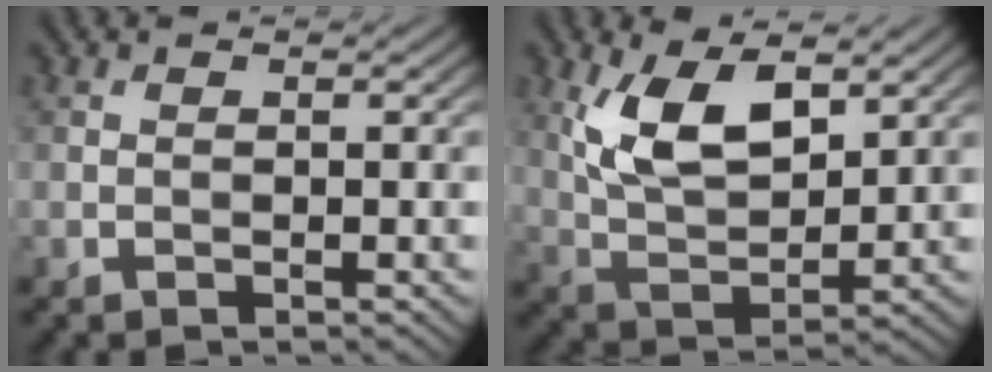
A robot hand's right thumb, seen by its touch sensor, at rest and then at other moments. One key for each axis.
{"total": 9.0, "fx": 4.1, "fy": 4.0, "fz": 6.9, "tx": -0.150, "ty": 0.000, "tz": 0.083}